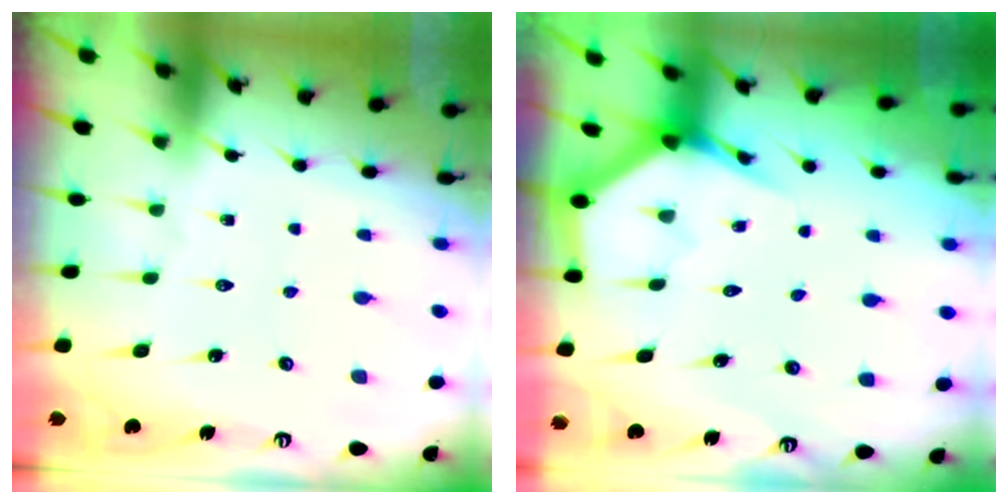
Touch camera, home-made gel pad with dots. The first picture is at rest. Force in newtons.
{"total": 4.0, "press": 4.0, "slide": 0.2}